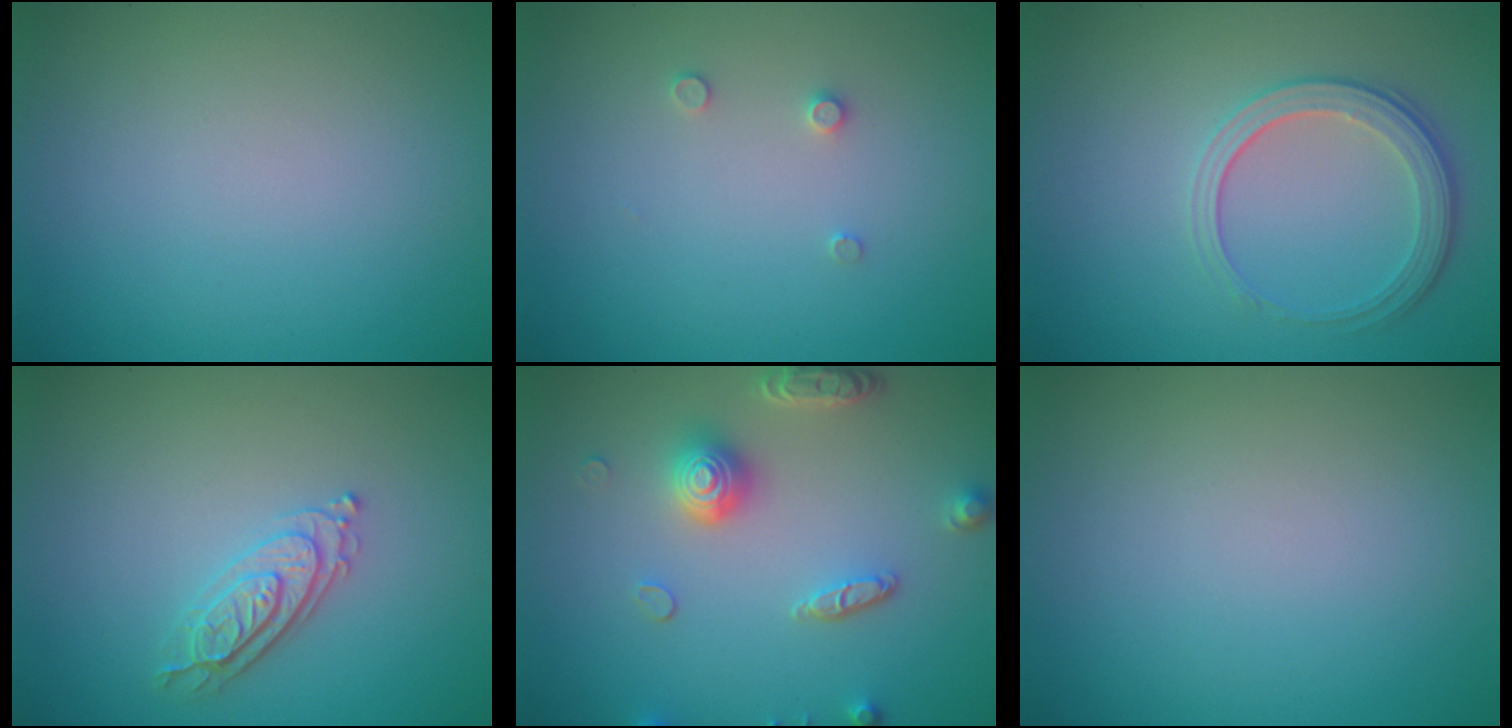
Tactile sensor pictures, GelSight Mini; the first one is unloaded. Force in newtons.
{"total": 0.8, "press": 0.8, "slide": 0.0}
{"total": 3.2, "press": 2.6, "slide": 1.9}
{"total": 2.4, "press": 2.3, "slide": 0.7}
{"total": 4.2, "press": 3.5, "slide": 2.3}
{"total": 0.0}